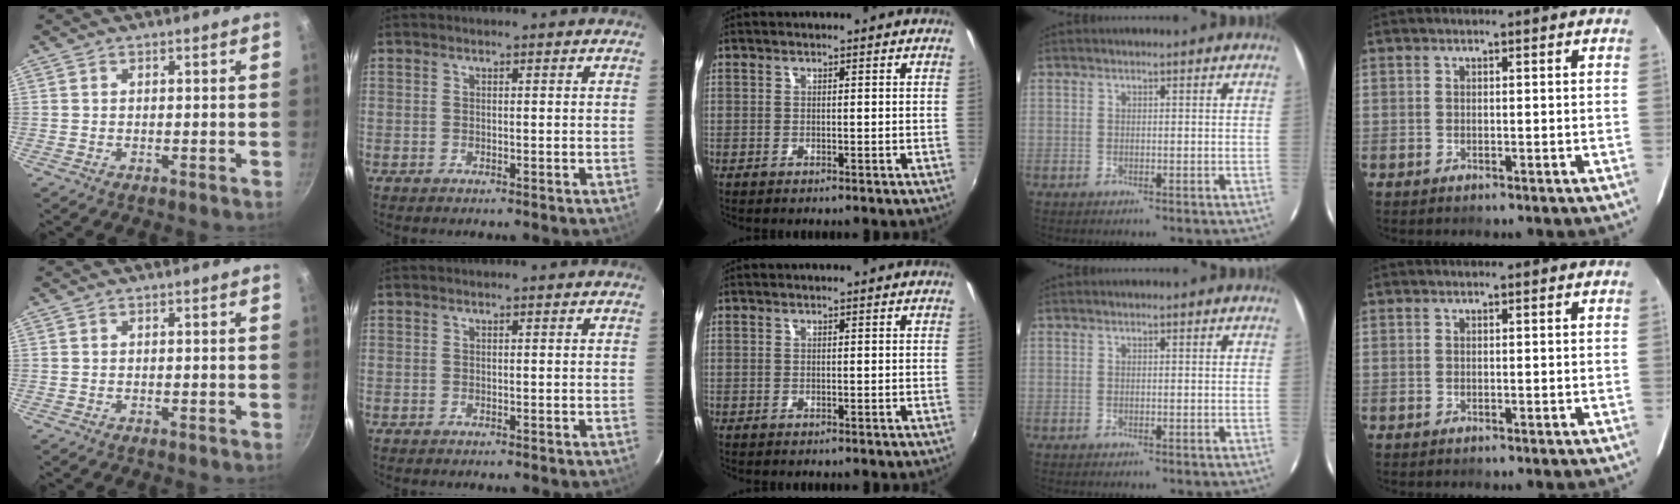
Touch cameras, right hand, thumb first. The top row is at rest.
{}